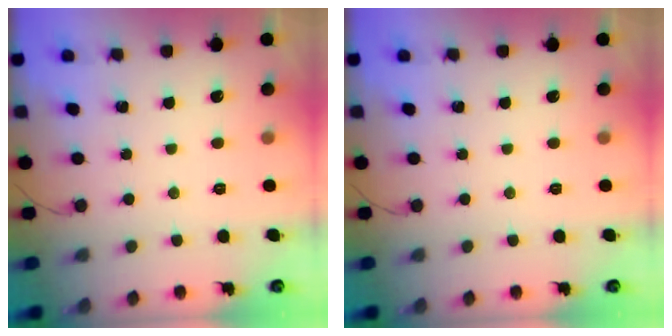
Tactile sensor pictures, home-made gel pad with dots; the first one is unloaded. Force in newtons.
{"total": 0.0}